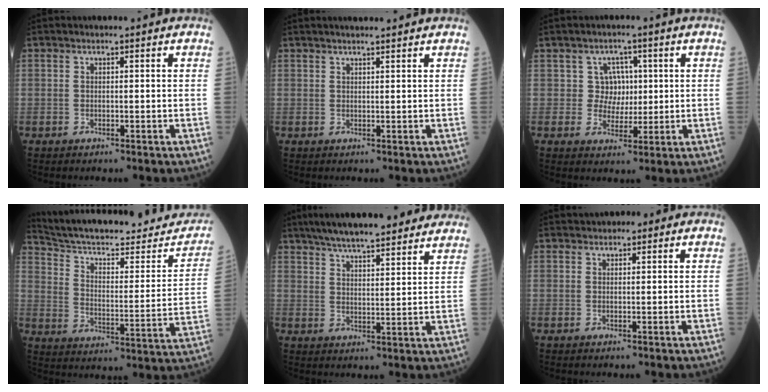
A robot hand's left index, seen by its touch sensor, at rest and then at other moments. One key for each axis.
{"total": 4.0, "fx": 3.6, "fy": 0.2, "fz": 1.7, "tx": -0.020, "ty": 0.023, "tz": 0.051}
{"total": 4.0, "fx": 0.8, "fy": 3.9, "fz": 0.6, "tx": -0.004, "ty": 0.007, "tz": 0.011}
{"total": 26.0, "fx": 23.7, "fy": 5.5, "fz": 9.2, "tx": -0.134, "ty": -0.041, "tz": 0.314}
{"total": 16.1, "fx": 13.6, "fy": 3.1, "fz": 8.1, "tx": -0.130, "ty": 0.031, "tz": 0.196}
{"total": 1.5, "fx": 0.6, "fy": 1.1, "fz": 0.8, "tx": -0.013, "ty": 0.013, "tz": 0.006}